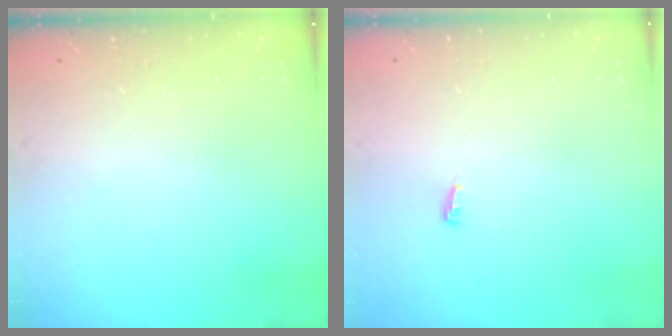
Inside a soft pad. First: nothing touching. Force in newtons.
{"total": 3.3, "press": 3.3, "slide": 0.8}